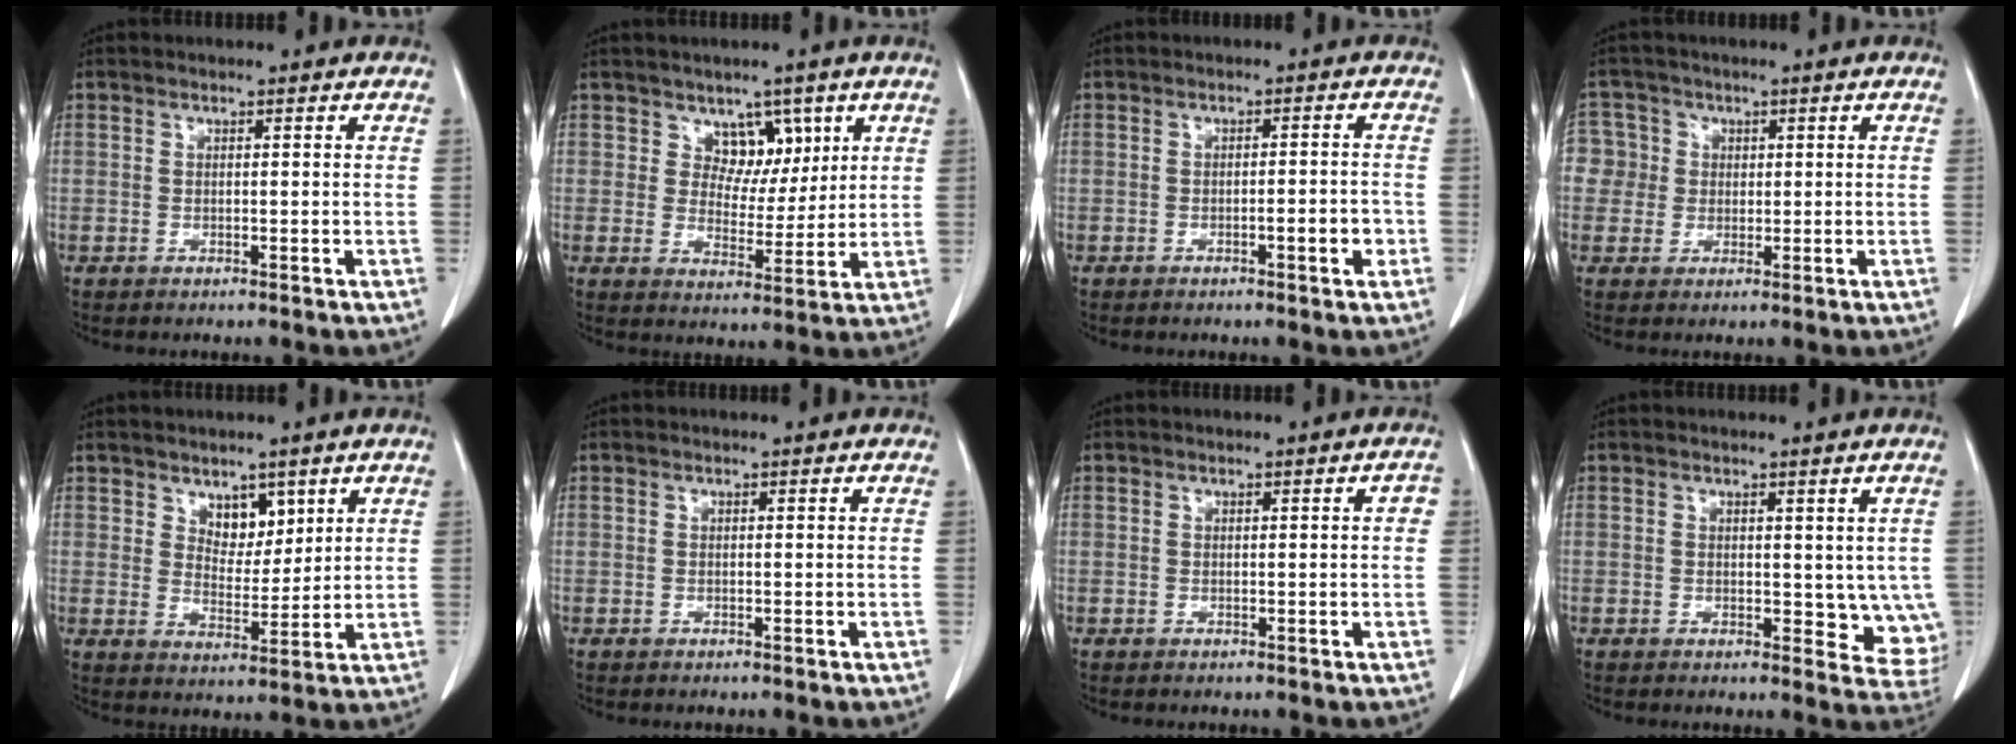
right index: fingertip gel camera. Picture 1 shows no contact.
{"total": 5.2, "force": [2.8, 3.7, 2.2], "torque": [-0.016, 0.002, 0.047]}
{"total": 3.4, "force": [-1.5, 0.5, 3.0], "torque": [-0.040, 0.002, -0.021]}
{"total": 5.3, "force": [0.4, 5.3, 0.2], "torque": [0.004, 0.023, 0.007]}
{"total": 4.8, "force": [2.8, 2.8, 2.8], "torque": [-0.037, -0.004, 0.051]}
{"total": 0.0}
{"total": 1.5, "force": [0.0, 0.3, 1.4], "torque": [-0.009, 0.004, -0.002]}
{"total": 6.5, "force": [0.3, 4.1, 5.0], "torque": [-0.043, -0.012, 0.005]}